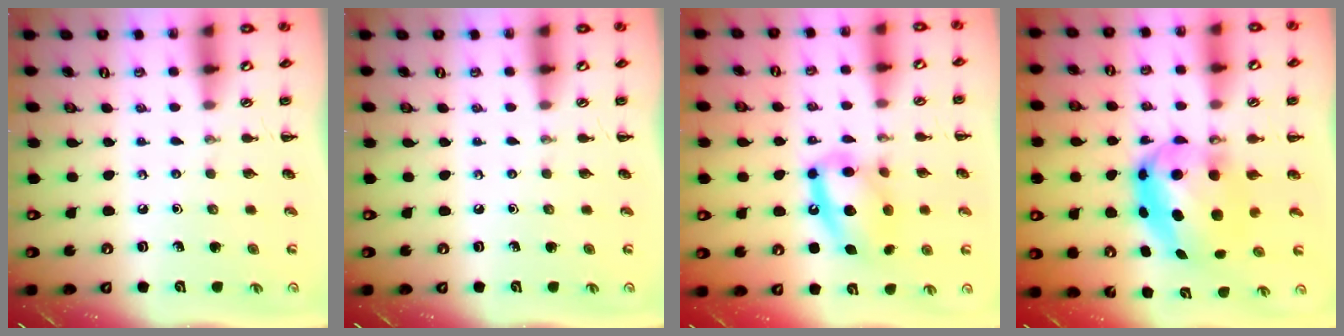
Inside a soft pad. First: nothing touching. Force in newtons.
{"total": 0.0}
{"total": 14.3, "press": 13.9, "slide": 3.1}
{"total": 8.8, "press": 8.6, "slide": 1.9}